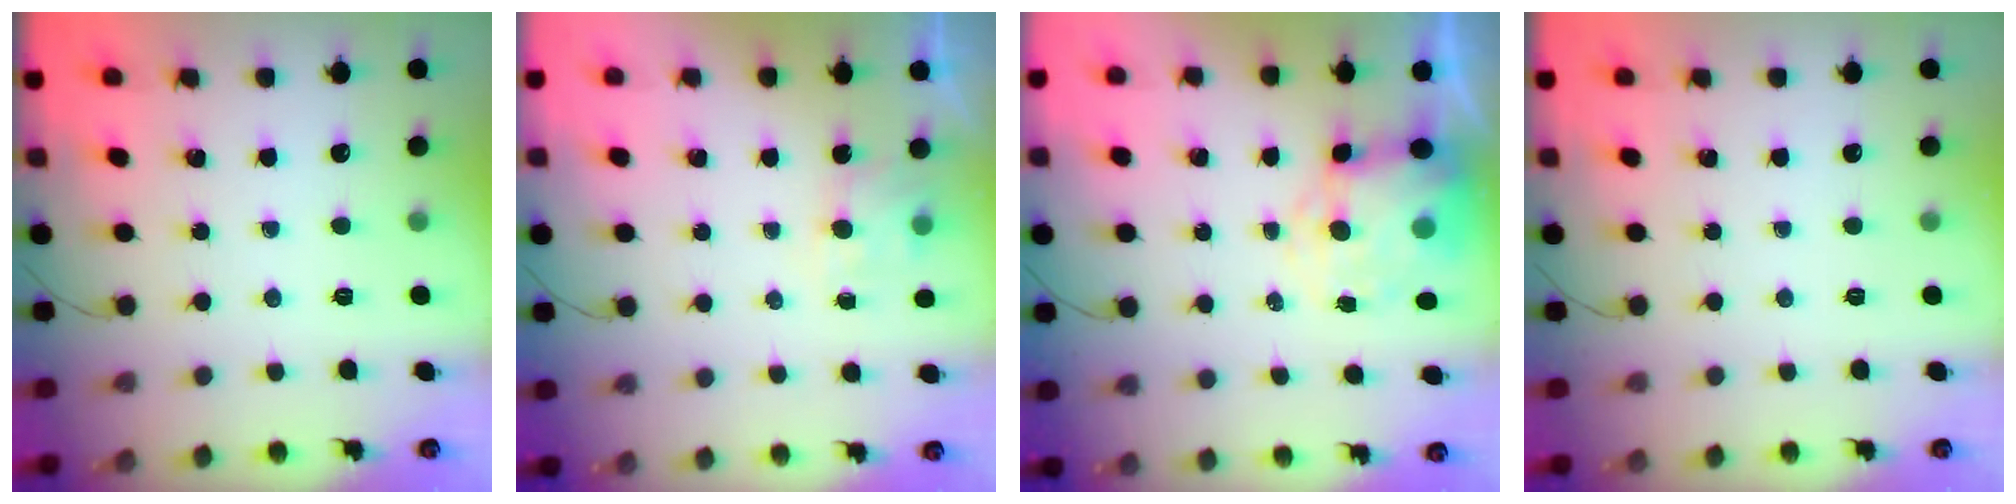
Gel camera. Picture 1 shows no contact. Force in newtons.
{"total": 2.2, "press": 2.0, "slide": 0.9}
{"total": 9.4, "press": 9.2, "slide": 2.2}
{"total": 0.0}